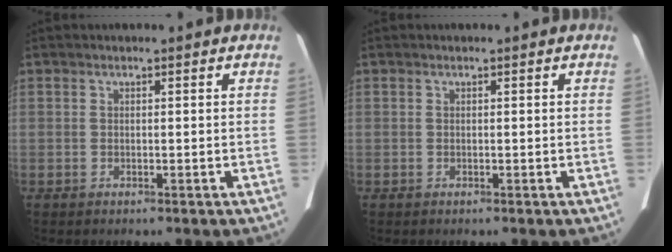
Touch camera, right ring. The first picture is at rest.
{"total": 0.0}